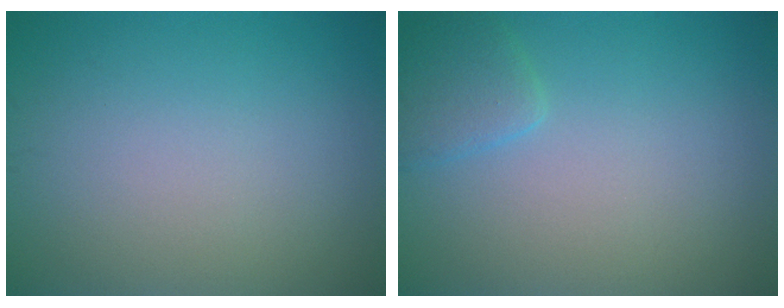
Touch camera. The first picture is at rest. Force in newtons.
{"total": 2.0, "press": 2.0, "slide": 0.1}